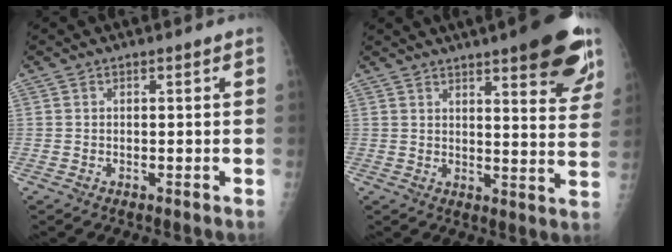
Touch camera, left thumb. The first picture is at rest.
{"total": 16.5, "force": [10.2, 4.0, 12.4], "torque": [-0.129, -0.046, 0.124]}